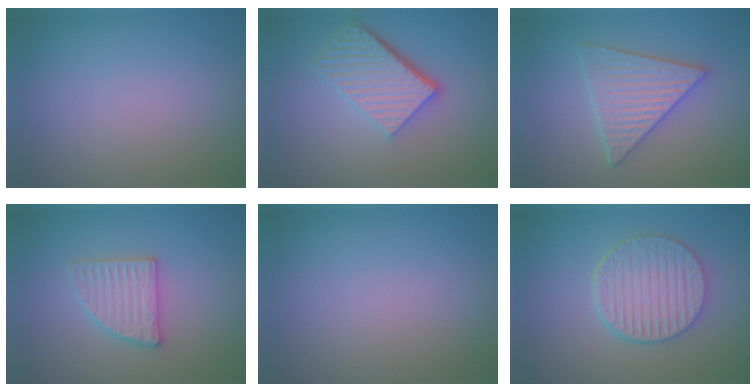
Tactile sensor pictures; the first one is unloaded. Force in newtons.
{"total": 5.8, "press": 4.0, "slide": 4.2}
{"total": 4.0, "press": 4.0, "slide": 0.5}
{"total": 2.8, "press": 2.8, "slide": 0.4}
{"total": 0.0}
{"total": 5.6, "press": 4.5, "slide": 3.2}